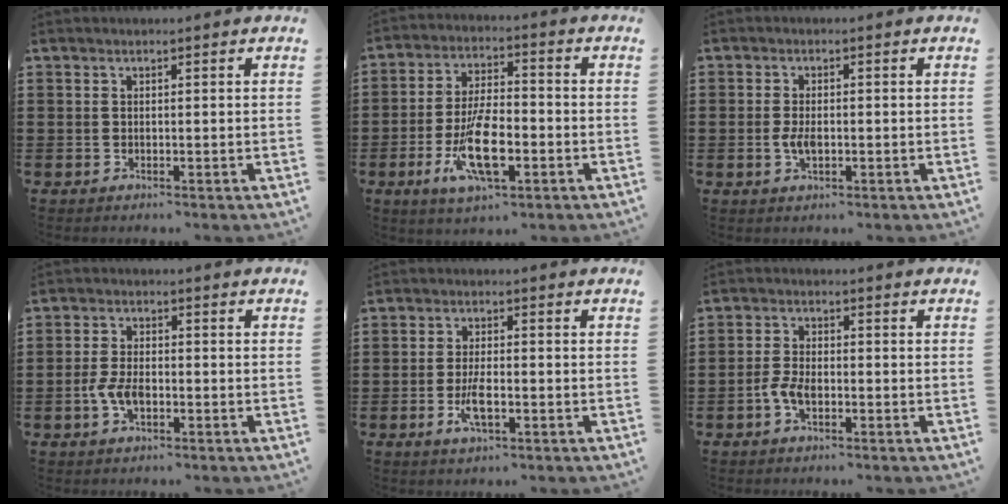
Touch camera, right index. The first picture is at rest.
{"total": 10.9, "force": [-3.8, 3.9, 9.5], "torque": [-0.197, -0.010, -0.065]}
{"total": 2.7, "force": [-0.5, 1.3, 2.4], "torque": [-0.053, -0.003, -0.009]}
{"total": 4.1, "force": [-1.3, 2.1, 3.3], "torque": [-0.080, -0.005, -0.028]}
{"total": 4.4, "force": [-1.5, 1.2, 4.0], "torque": [-0.081, -0.004, -0.028]}
{"total": 3.4, "force": [-1.4, 1.6, 2.6], "torque": [-0.063, -0.003, -0.028]}